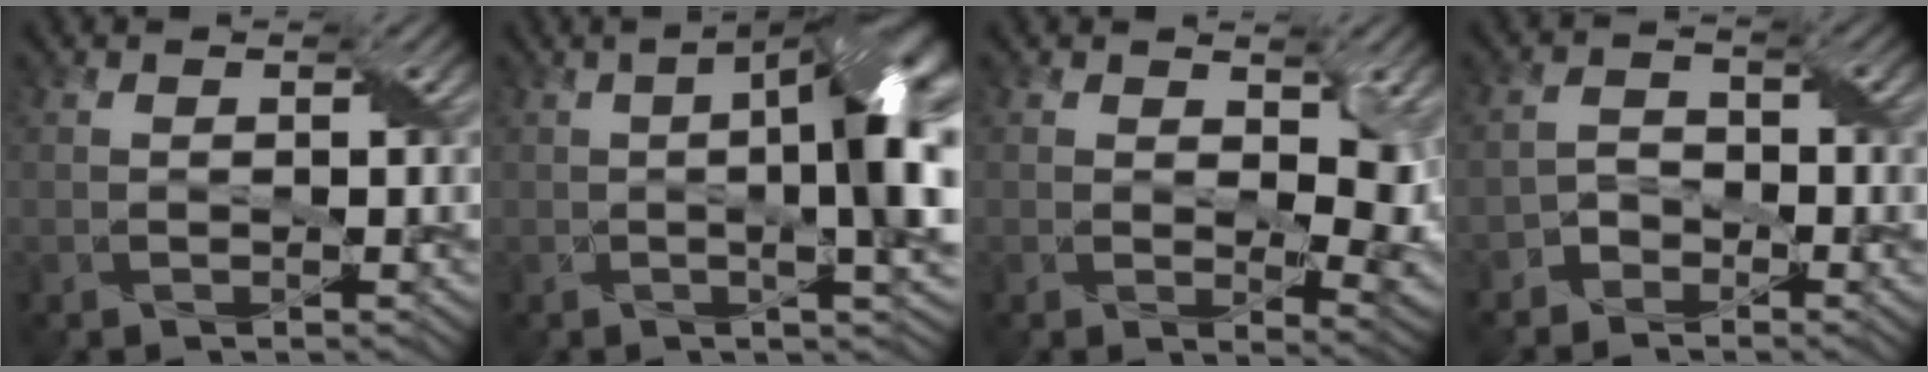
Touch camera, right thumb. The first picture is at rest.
{"total": 14.3, "force": [0.6, 4.7, 13.5], "torque": [-0.170, 0.012, -0.003]}
{"total": 7.1, "force": [2.1, 4.0, 5.5], "torque": [-0.084, -0.014, 0.036]}
{"total": 2.6, "force": [-2.1, 1.6, 0.6], "torque": [-0.015, 0.008, -0.050]}